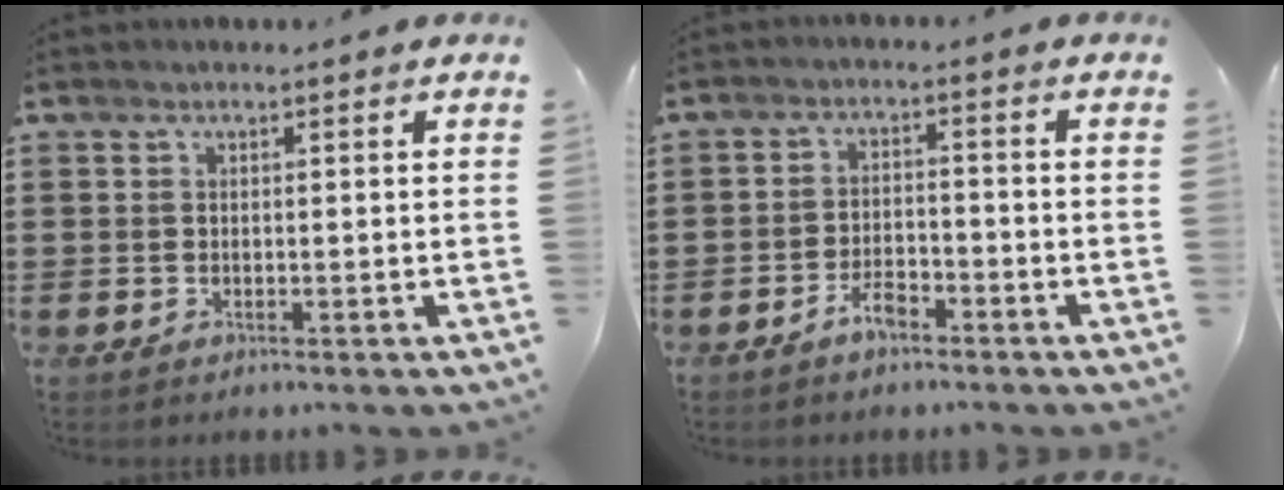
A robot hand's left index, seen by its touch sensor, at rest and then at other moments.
{"total": 3.6, "force": [-2.7, 1.3, 1.9], "torque": [-0.034, 0.009, -0.053]}